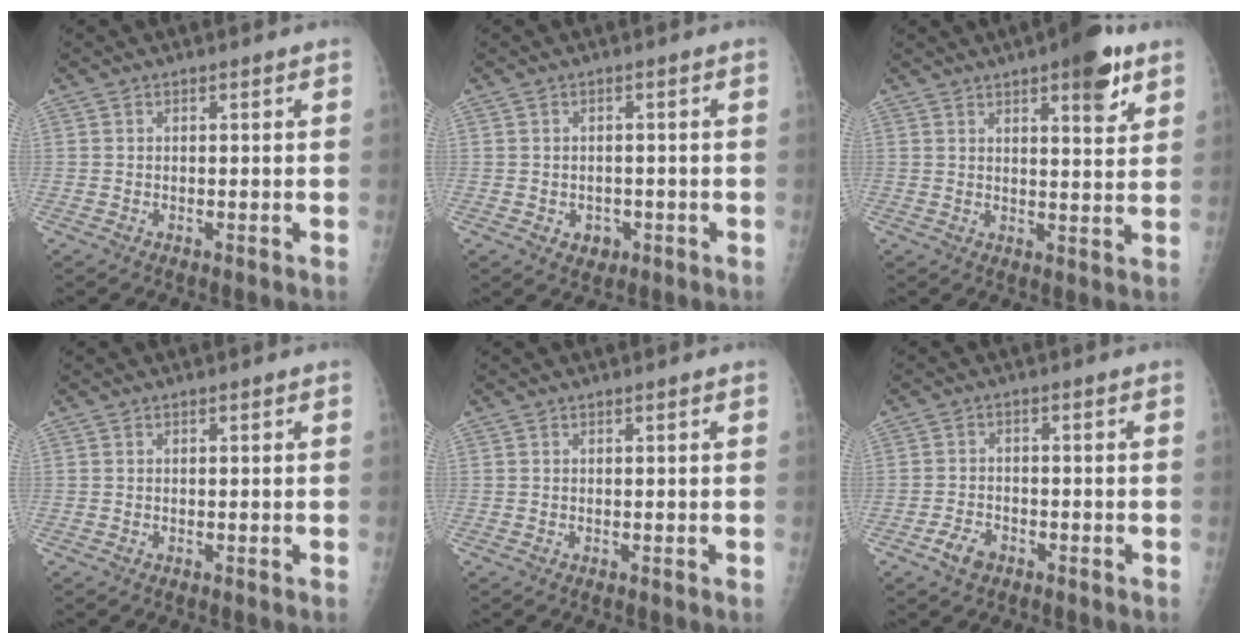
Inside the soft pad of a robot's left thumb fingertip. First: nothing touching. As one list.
[{"total": 3.1, "force": [-1.0, 2.6, 1.3], "torque": [-0.004, 0.004, -0.007]}, {"total": 9.1, "force": [5.2, 2.8, 6.9], "torque": [-0.076, -0.023, 0.066]}, {"total": 0.0}, {"total": 0.0}, {"total": 3.9, "force": [-2.4, 2.4, 1.9], "torque": [-0.033, 0.014, -0.041]}]